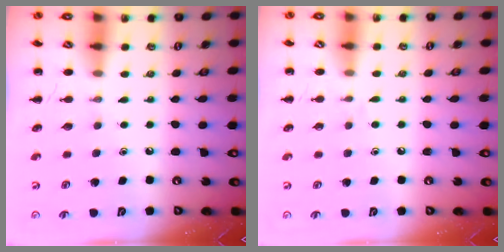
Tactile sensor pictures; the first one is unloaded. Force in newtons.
{"total": 2.8, "press": 2.6, "slide": 1.0}